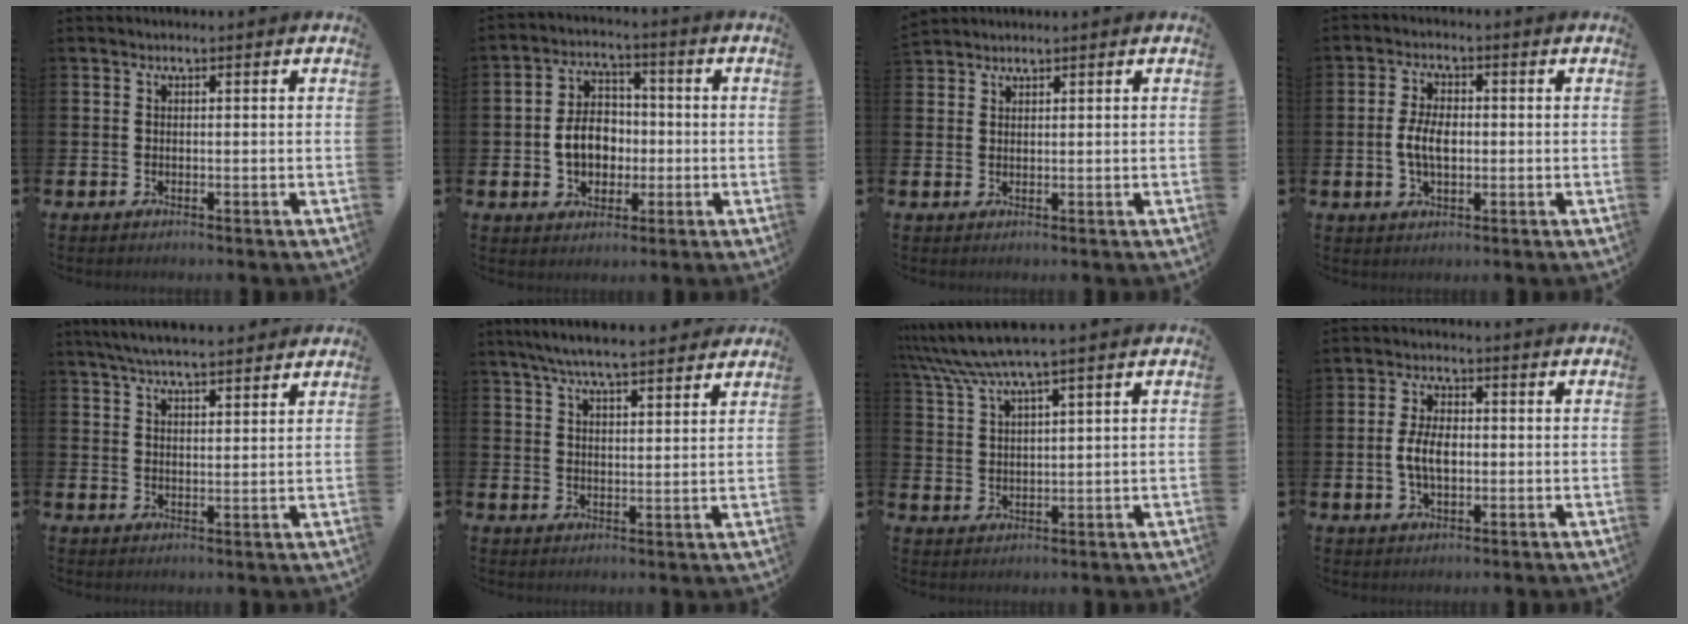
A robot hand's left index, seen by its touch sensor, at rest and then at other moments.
{"total": 6.5, "force": [-0.8, 5.3, 3.8], "torque": [-0.057, 0.008, -0.021]}
{"total": 1.8, "force": [1.8, 0.4, -0.3], "torque": [0.010, -0.004, 0.033]}
{"total": 4.5, "force": [-0.2, 2.5, 3.7], "torque": [-0.065, 0.000, -0.010]}
{"total": 5.6, "force": [5.3, 0.5, 1.6], "torque": [-0.043, -0.018, 0.098]}
{"total": 6.4, "force": [6.0, 0.7, 2.1], "torque": [-0.055, -0.023, 0.109]}
{"total": 6.3, "force": [5.3, 0.1, 3.3], "torque": [-0.083, -0.016, 0.094]}
{"total": 4.7, "force": [-0.2, 2.7, 3.9], "torque": [-0.067, 0.000, -0.010]}